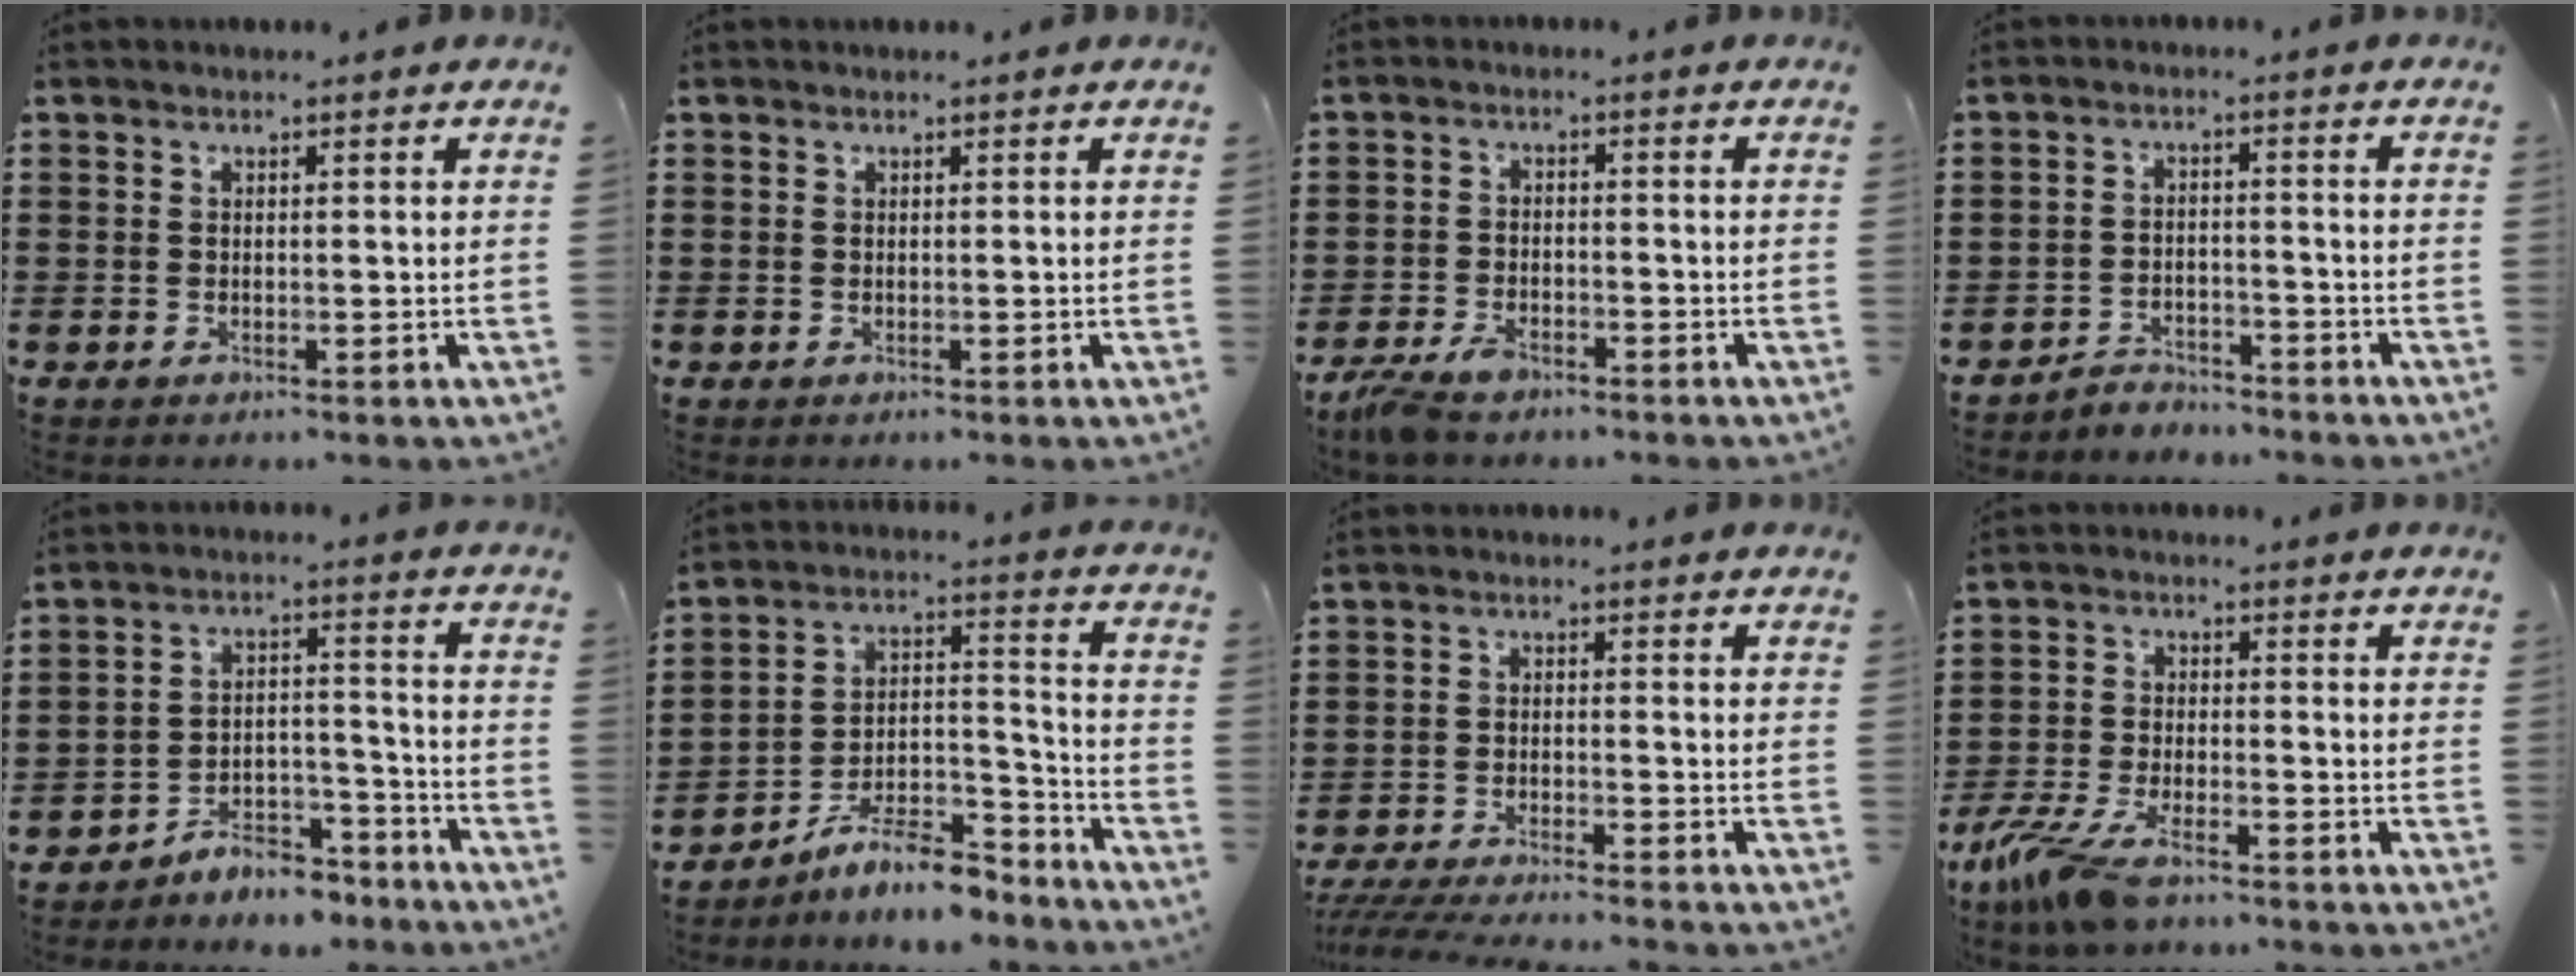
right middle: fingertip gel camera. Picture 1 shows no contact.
{"total": 0.0}
{"total": 3.6, "force": [-3.0, 1.3, 1.5], "torque": [-0.048, -0.001, -0.066]}
{"total": 3.2, "force": [-3.2, 0.5, -0.3], "torque": [-0.003, 0.002, -0.069]}
{"total": 5.9, "force": [-5.7, 1.4, 0.6], "torque": [-0.007, 0.019, -0.112]}
{"total": 9.6, "force": [-8.4, 2.0, 4.1], "torque": [-0.056, 0.030, -0.155]}
{"total": 4.1, "force": [-3.9, -0.2, 1.1], "torque": [-0.032, -0.013, -0.082]}
{"total": 7.6, "force": [-5.3, 2.2, 5.0], "torque": [-0.126, -0.011, -0.105]}